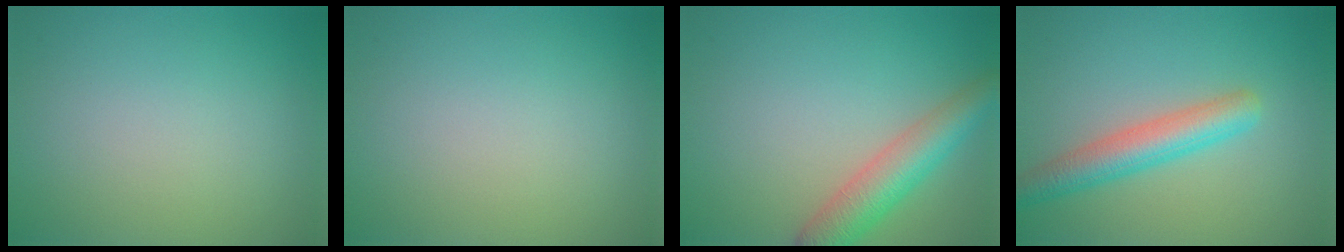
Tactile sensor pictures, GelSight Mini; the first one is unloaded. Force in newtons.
{"total": 0.0}
{"total": 5.1, "press": 5.1, "slide": 0.2}
{"total": 4.4, "press": 4.4, "slide": 0.2}